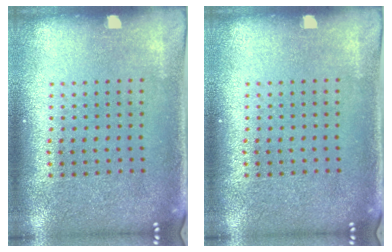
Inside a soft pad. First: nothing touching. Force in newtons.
{"total": 0.0}